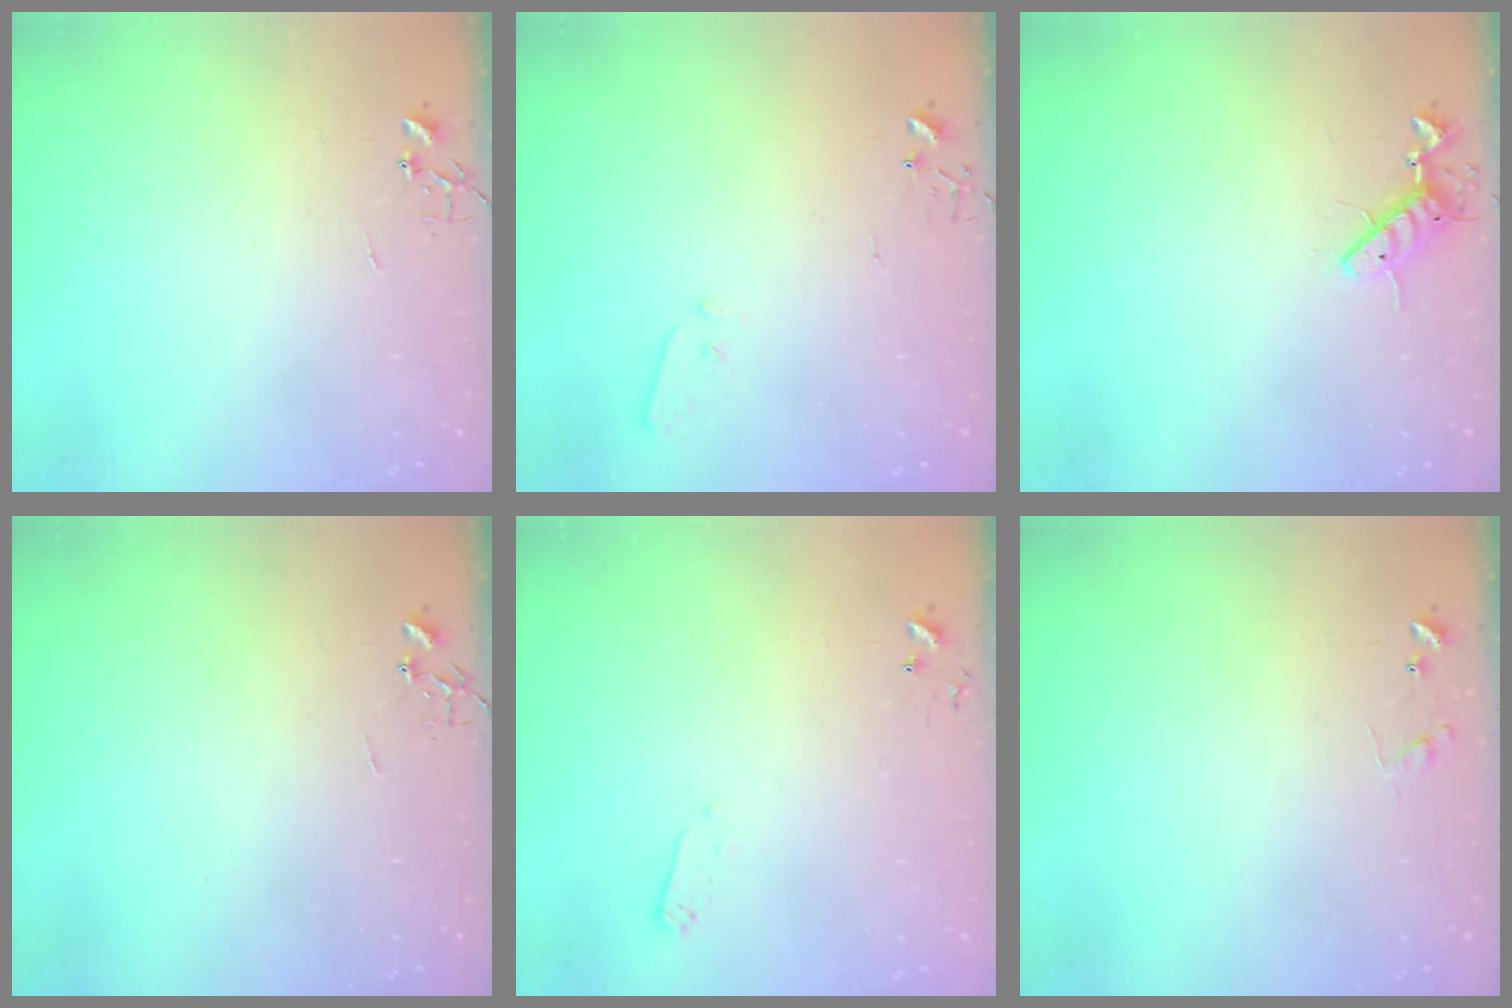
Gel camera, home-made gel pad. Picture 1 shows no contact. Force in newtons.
{"total": 4.0, "press": 3.9, "slide": 0.6}
{"total": 8.5, "press": 8.4, "slide": 1.5}
{"total": 0.0}
{"total": 2.4, "press": 2.4, "slide": 0.4}
{"total": 7.7, "press": 7.7, "slide": 0.3}